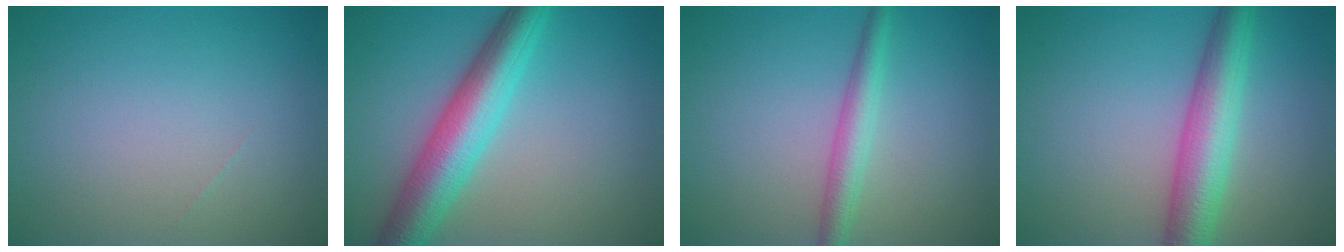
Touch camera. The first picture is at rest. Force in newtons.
{"total": 6.9, "press": 6.9, "slide": 0.1}
{"total": 2.7, "press": 2.7, "slide": 0.0}
{"total": 6.0, "press": 6.0, "slide": 0.2}